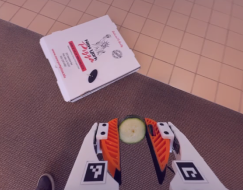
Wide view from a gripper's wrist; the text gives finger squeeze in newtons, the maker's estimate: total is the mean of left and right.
{"total": 8.1, "left": 8.2, "right": 8.0}